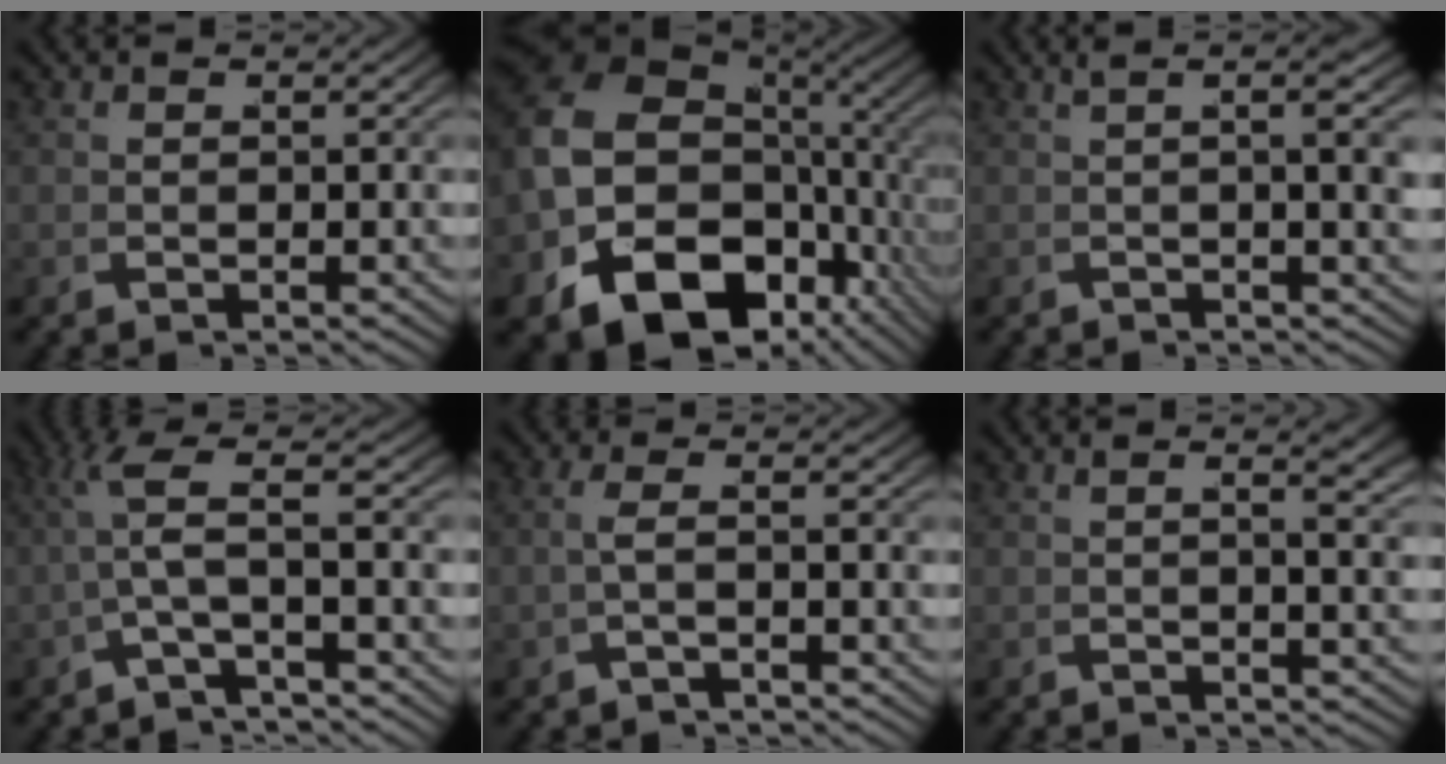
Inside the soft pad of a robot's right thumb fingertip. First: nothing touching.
{"total": 18.0, "force": [-4.3, 12.2, 12.5], "torque": [-0.235, -0.074, -0.036]}
{"total": 5.1, "force": [1.7, 1.3, 4.6], "torque": [-0.041, 0.017, 0.020]}
{"total": 4.4, "force": [0.4, 1.2, 4.3], "torque": [-0.083, 0.001, 0.010]}
{"total": 1.6, "force": [-0.7, 0.2, 1.5], "torque": [-0.039, -0.001, -0.008]}
{"total": 3.0, "force": [0.9, 0.6, 2.8], "torque": [-0.034, 0.004, 0.010]}